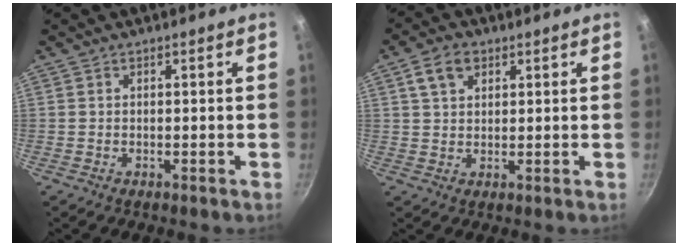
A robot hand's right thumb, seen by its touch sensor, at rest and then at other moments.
{"total": 5.6, "force": [2.5, 3.9, 3.2], "torque": [-0.045, 0.001, 0.043]}